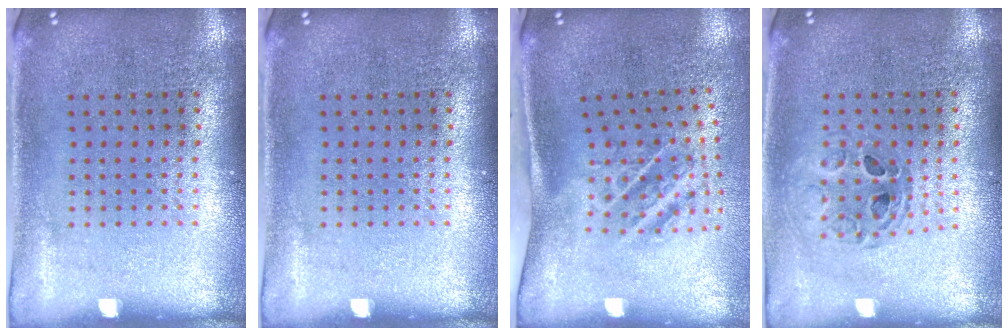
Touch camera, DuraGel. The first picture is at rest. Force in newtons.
{"total": 0.0}
{"total": 1.9, "press": 1.1, "slide": 1.6}
{"total": 0.8, "press": 0.8, "slide": 0.1}